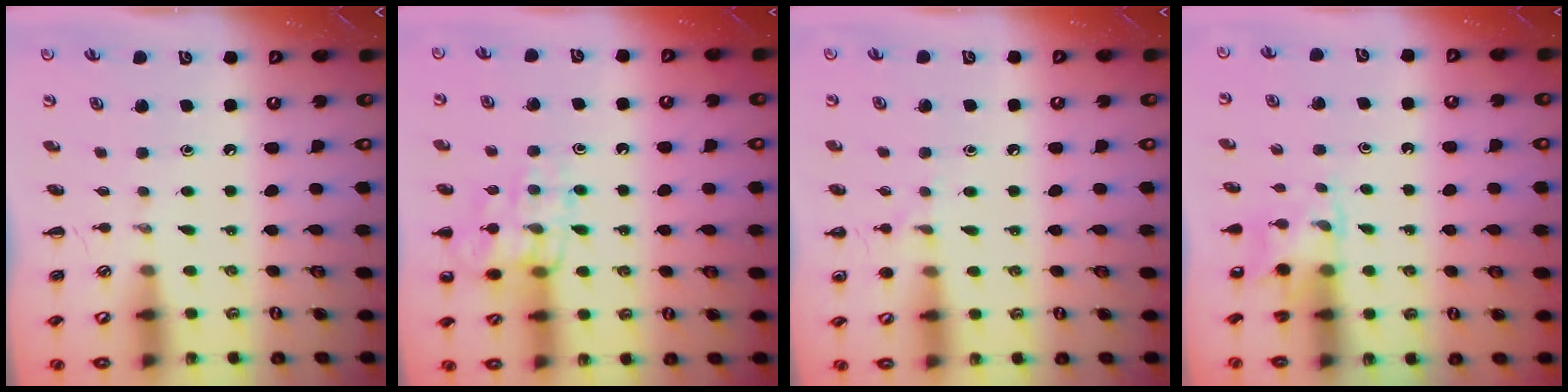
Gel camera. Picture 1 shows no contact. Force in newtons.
{"total": 13.7, "press": 13.7, "slide": 1.2}
{"total": 7.1, "press": 6.8, "slide": 2.1}
{"total": 5.6, "press": 5.4, "slide": 1.5}